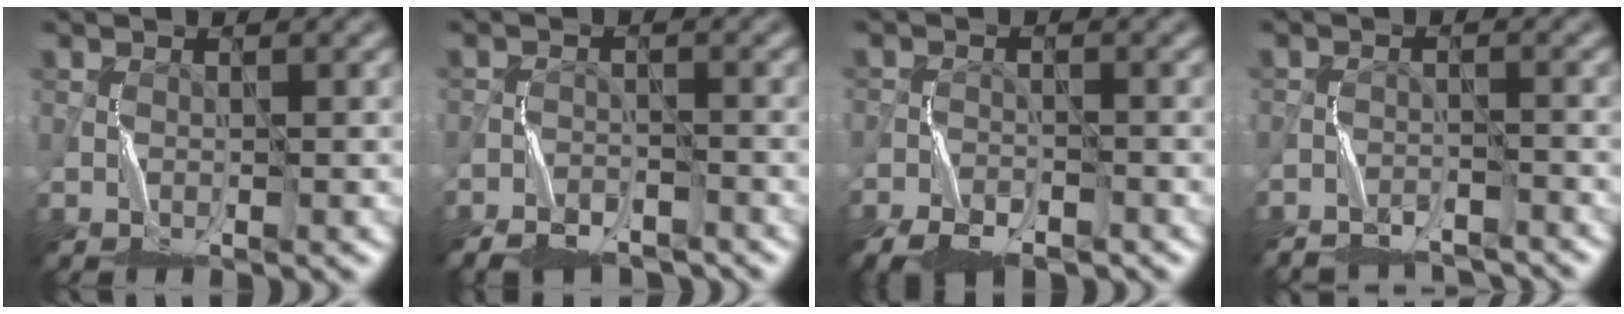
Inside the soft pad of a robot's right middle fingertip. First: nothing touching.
{"total": 6.0, "force": [-5.3, 2.2, 1.6], "torque": [-0.019, -0.006, -0.089]}
{"total": 5.9, "force": [-4.6, 2.5, 2.6], "torque": [-0.045, -0.014, -0.082]}
{"total": 5.3, "force": [-5.1, 1.3, 0.3], "torque": [0.002, 0.001, -0.080]}